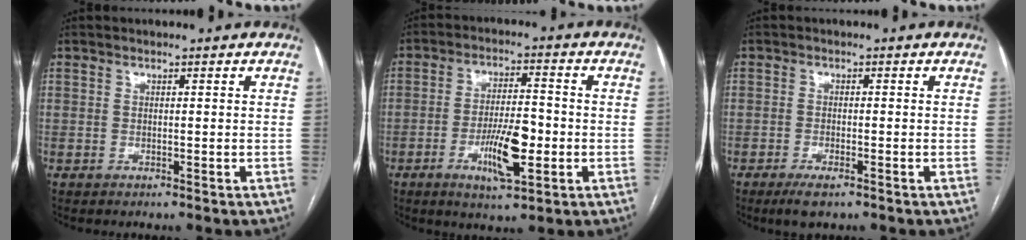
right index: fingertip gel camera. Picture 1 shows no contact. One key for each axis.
{"total": 8.6, "fx": -2.7, "fy": 2.3, "fz": 7.8, "tx": -0.142, "ty": -0.001, "tz": -0.043}
{"total": 3.3, "fx": -2.2, "fy": 0.8, "fz": 2.4, "tx": -0.046, "ty": -0.004, "tz": -0.036}